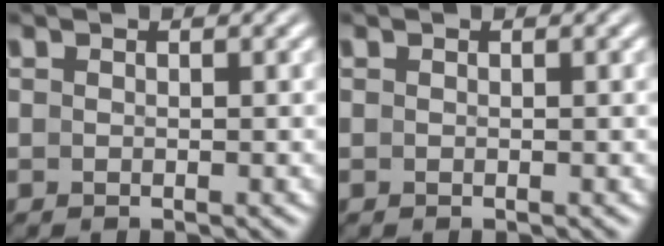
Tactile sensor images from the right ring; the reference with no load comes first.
{"total": 0.0}